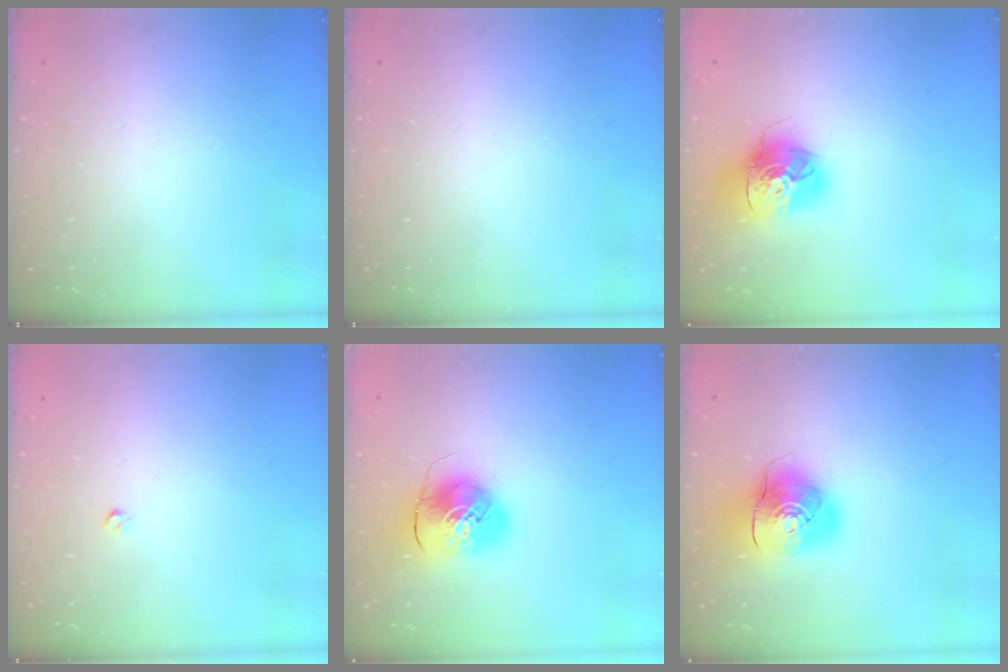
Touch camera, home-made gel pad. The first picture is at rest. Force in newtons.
{"total": 0.0}
{"total": 16.6, "press": 16.6, "slide": 1.6}
{"total": 2.6, "press": 2.5, "slide": 0.4}
{"total": 9.8, "press": 9.7, "slide": 1.5}
{"total": 10.9, "press": 10.7, "slide": 1.8}